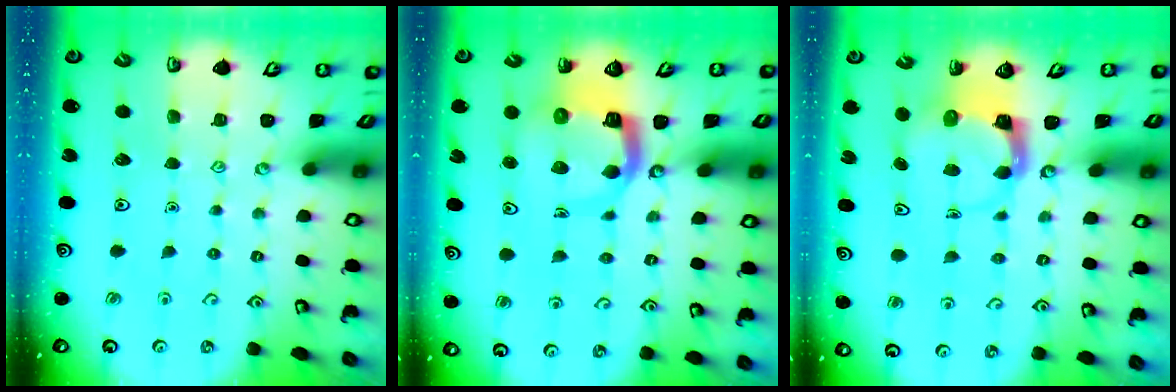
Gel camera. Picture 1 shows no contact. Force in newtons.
{"total": 9.4, "press": 9.3, "slide": 1.3}
{"total": 3.6, "press": 3.5, "slide": 0.5}